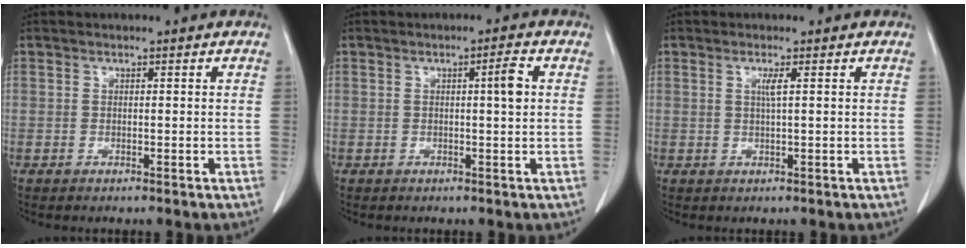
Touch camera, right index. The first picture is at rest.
{"total": 2.6, "force": [0.5, -0.1, 2.6], "torque": [-0.041, 0.002, 0.009]}
{"total": 1.5, "force": [0.4, -0.3, 1.4], "torque": [-0.031, -0.001, 0.009]}